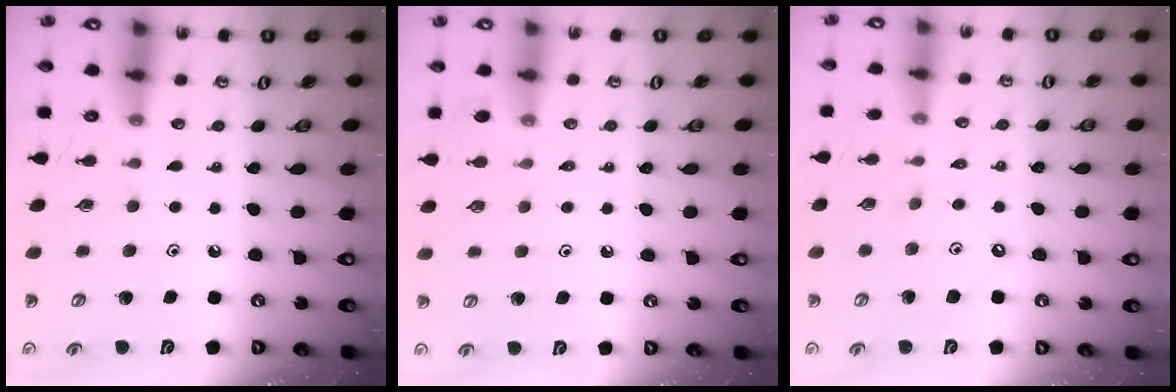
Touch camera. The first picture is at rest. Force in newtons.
{"total": 3.2, "press": 3.1, "slide": 0.6}
{"total": 1.7, "press": 1.6, "slide": 0.3}